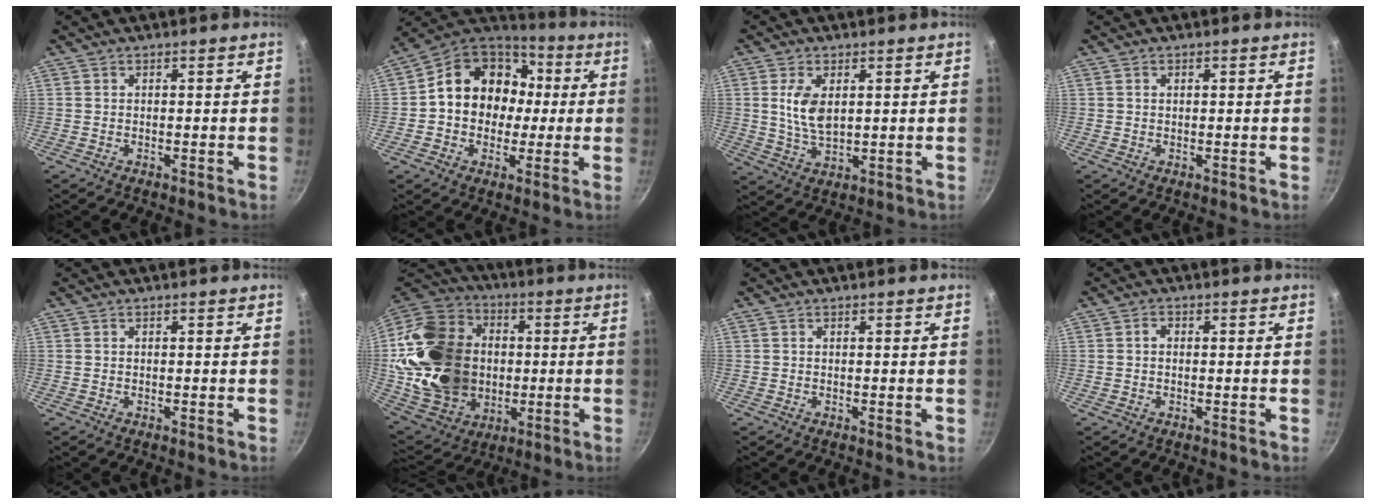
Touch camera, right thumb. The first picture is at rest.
{"total": 17.2, "force": [1.2, 14.4, 9.4], "torque": [-0.118, 0.040, 0.009]}
{"total": 7.2, "force": [1.6, 4.0, 5.8], "torque": [-0.110, -0.013, 0.034]}
{"total": 0.6, "force": [0.2, 0.4, 0.3], "torque": [-0.005, 0.003, 0.004]}
{"total": 0.0}
{"total": 28.5, "force": [0.3, 22.4, 17.5], "torque": [-0.306, 0.030, 0.021]}
{"total": 0.0}
{"total": 1.4, "force": [0.1, 1.1, 0.9], "torque": [-0.015, 0.007, -0.001]}